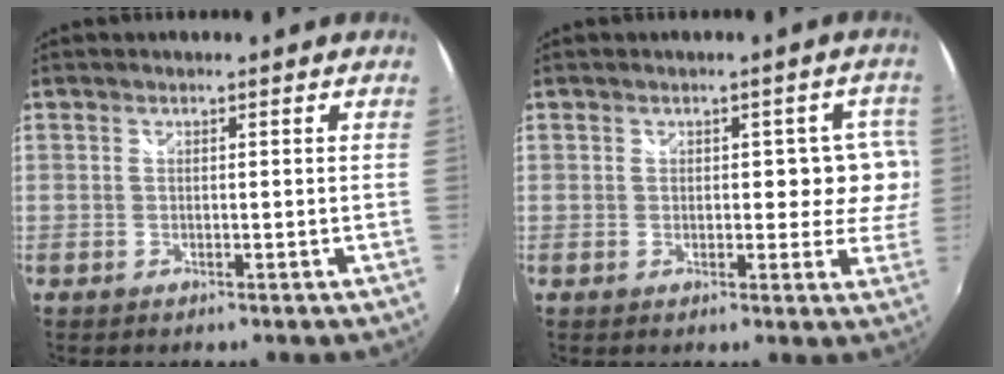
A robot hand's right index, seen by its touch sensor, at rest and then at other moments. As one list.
[{"total": 5.1, "force": [0.2, 3.8, 3.4], "torque": [-0.019, 0.014, 0.006]}]